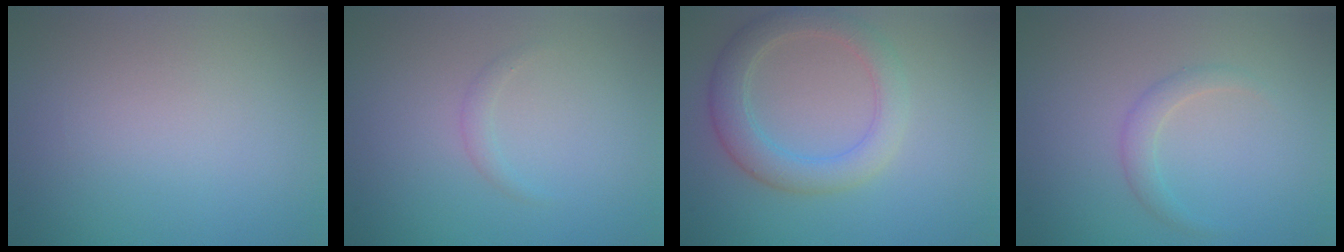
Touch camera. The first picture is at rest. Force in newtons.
{"total": 0.8, "press": 0.8, "slide": 0.0}
{"total": 4.0, "press": 4.0, "slide": 0.2}
{"total": 1.5, "press": 1.5, "slide": 0.1}